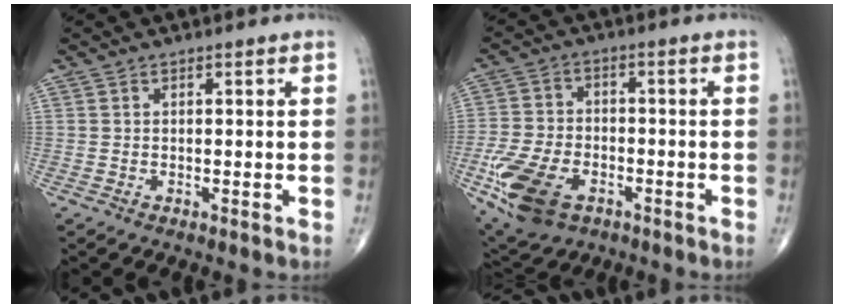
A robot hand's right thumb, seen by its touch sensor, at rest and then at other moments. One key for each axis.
{"total": 14.2, "fx": -6.2, "fy": 8.5, "fz": 9.5, "tx": -0.187, "ty": 0.010, "tz": -0.108}